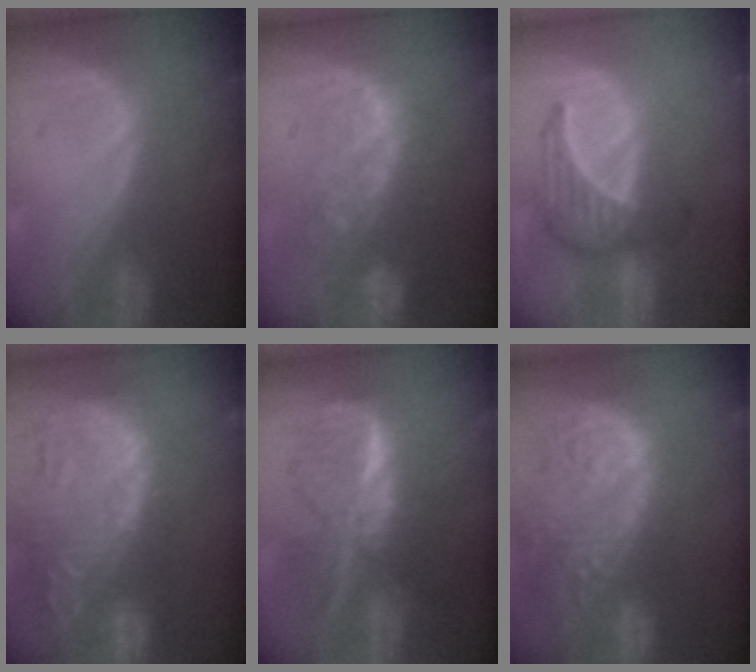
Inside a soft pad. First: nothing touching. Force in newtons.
{"total": 9.9, "press": 8.4, "slide": 5.2}
{"total": 6.6, "press": 6.5, "slide": 1.2}
{"total": 14.6, "press": 12.6, "slide": 7.5}
{"total": 8.9, "press": 8.9, "slide": 0.6}
{"total": 14.9, "press": 12.3, "slide": 8.3}